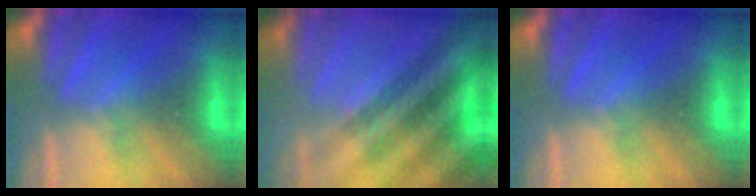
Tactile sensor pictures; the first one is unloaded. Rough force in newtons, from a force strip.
{"total": 3.5}
{"total": 0.0}